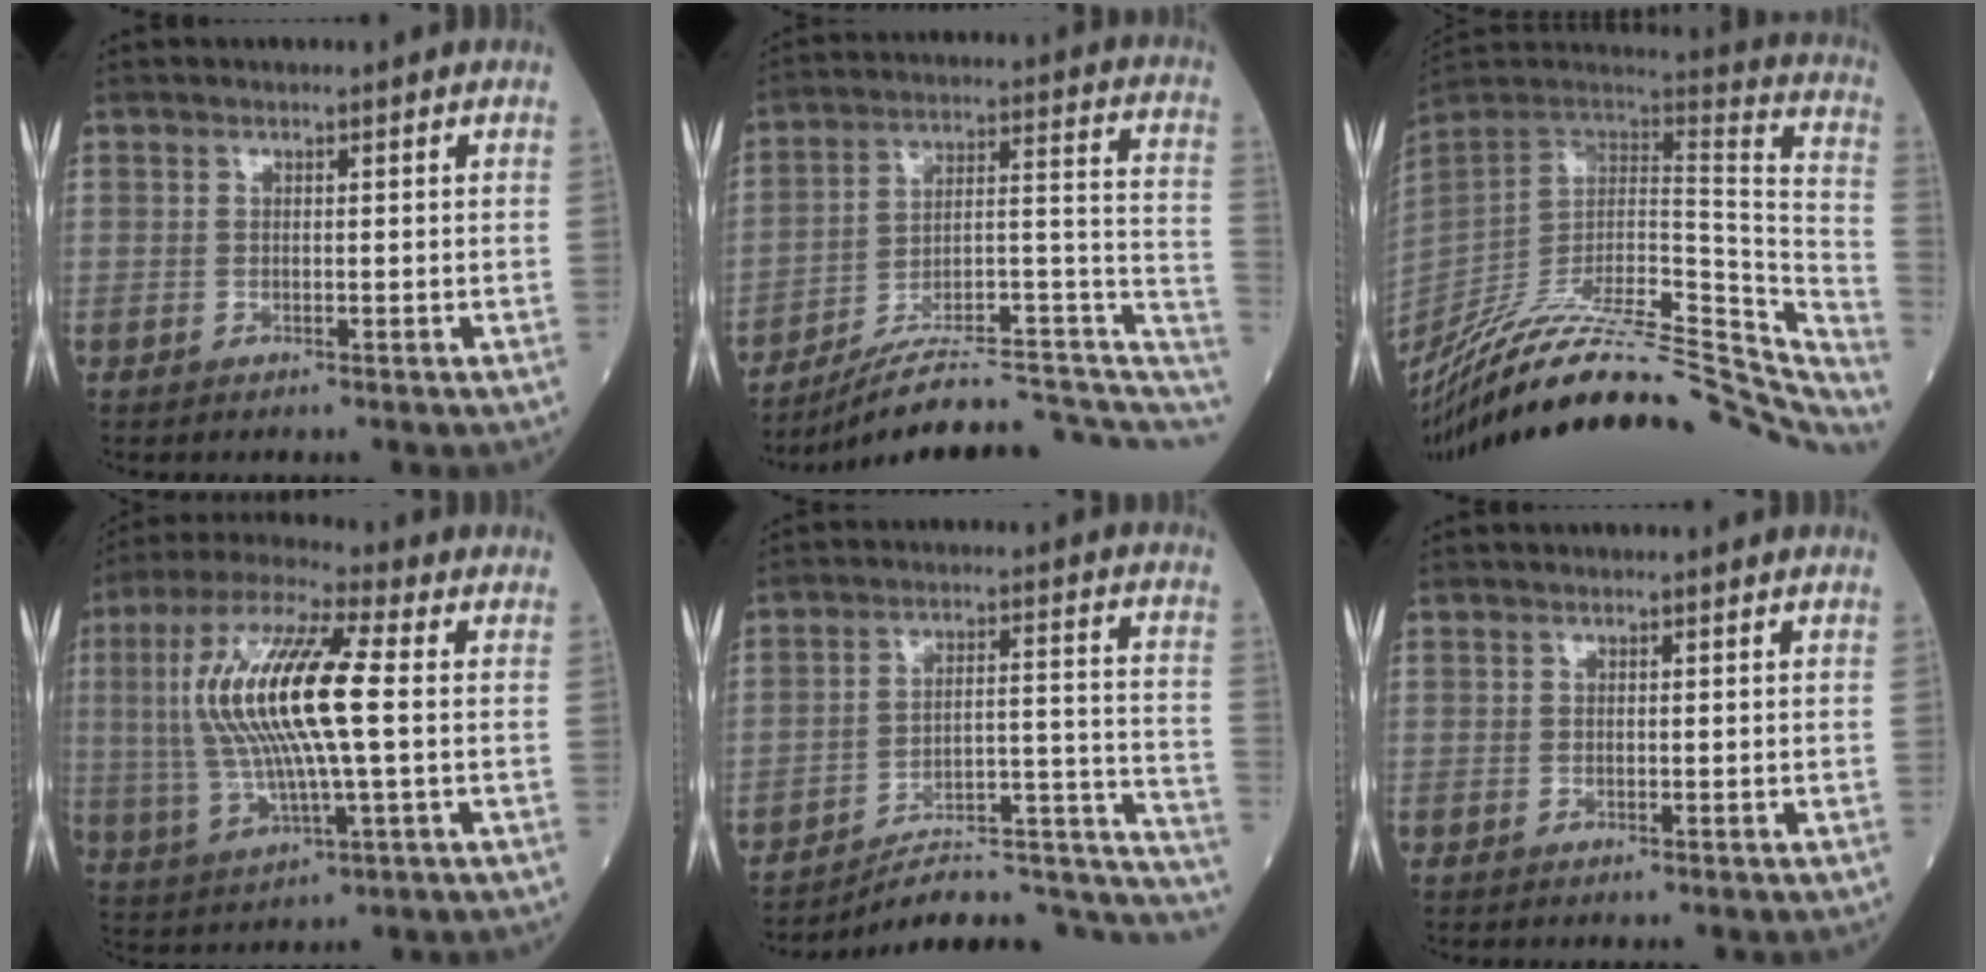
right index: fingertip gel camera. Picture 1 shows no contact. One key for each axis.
{"total": 19.0, "fx": -15.4, "fy": 4.2, "fz": 10.2, "tx": -0.098, "ty": 0.063, "tz": -0.226}
{"total": 38.5, "fx": -33.0, "fy": 7.3, "fz": 18.5, "tx": -0.243, "ty": -0.043, "tz": -0.468}
{"total": 16.7, "fx": 1.3, "fy": 2.7, "fz": 16.4, "tx": -0.344, "ty": 0.015, "tz": 0.022}
{"total": 19.7, "fx": -18.3, "fy": 3.3, "fz": 6.7, "tx": -0.017, "ty": 0.062, "tz": -0.251}
{"total": 0.0}